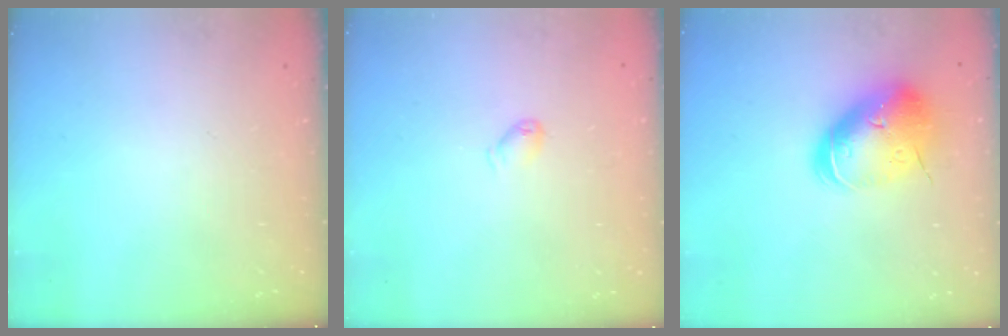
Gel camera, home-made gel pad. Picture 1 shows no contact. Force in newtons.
{"total": 4.4, "press": 4.3, "slide": 0.7}
{"total": 18.7, "press": 18.5, "slide": 3.0}